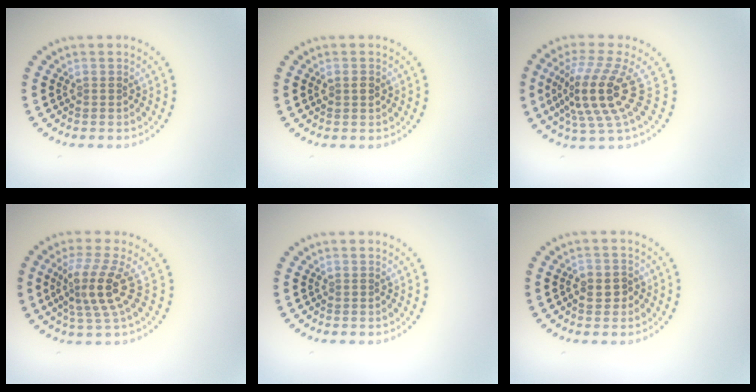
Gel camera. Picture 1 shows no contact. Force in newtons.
{"total": 1.2, "press": 1.2, "slide": 0.1}
{"total": 5.2, "press": 3.8, "slide": 3.6}
{"total": 3.9, "press": 3.0, "slide": 2.5}
{"total": 0.0}
{"total": 2.3, "press": 2.2, "slide": 0.5}